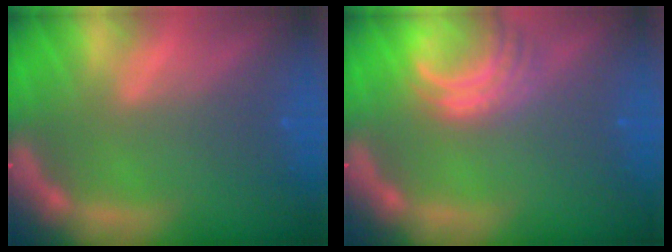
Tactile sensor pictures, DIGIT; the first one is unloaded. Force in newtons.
{"total": 4.5}